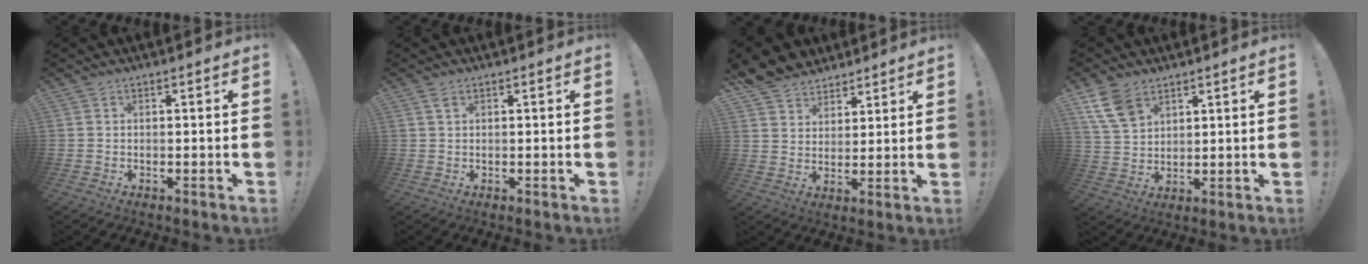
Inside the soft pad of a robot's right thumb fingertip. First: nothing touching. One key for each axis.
{"total": 1.4, "fx": 0.8, "fy": 0.6, "fz": 1.0, "tx": -0.015, "ty": -0.001, "tz": 0.014}
{"total": 8.1, "fx": 6.4, "fy": 4.9, "fz": 0.6, "tx": -0.023, "ty": -0.050, "tz": 0.130}
{"total": 9.7, "fx": 6.0, "fy": 5.9, "fz": 4.8, "tx": -0.093, "ty": -0.024, "tz": 0.119}